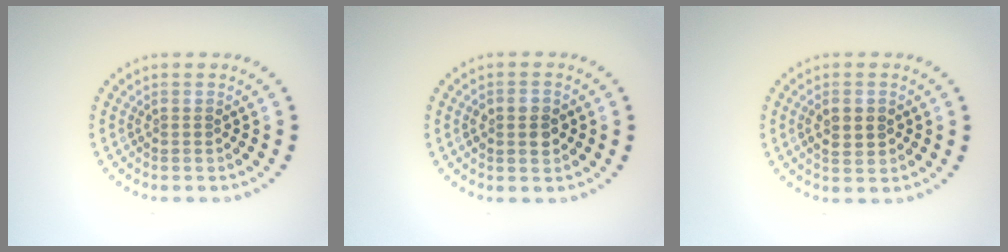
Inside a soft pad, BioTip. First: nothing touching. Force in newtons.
{"total": 3.0, "press": 3.0, "slide": 0.1}
{"total": 2.2, "press": 2.2, "slide": 0.1}